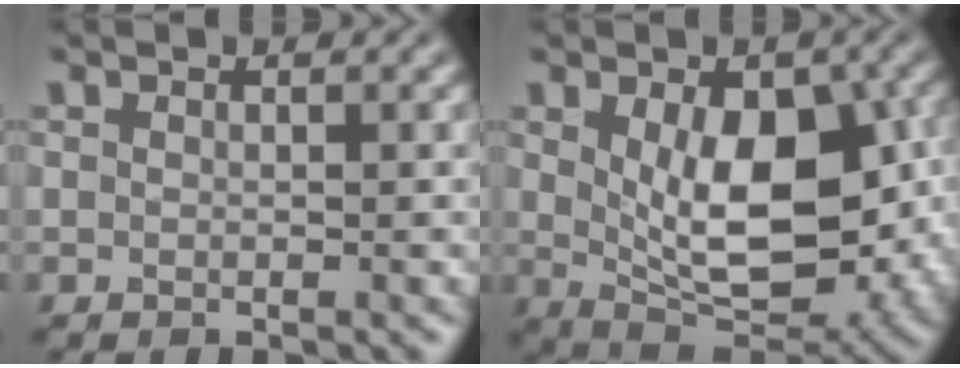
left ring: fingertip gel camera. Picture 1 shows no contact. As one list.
[{"total": 10.3, "force": [0.5, 5.6, 8.6], "torque": [-0.141, -0.018, 0.024]}]